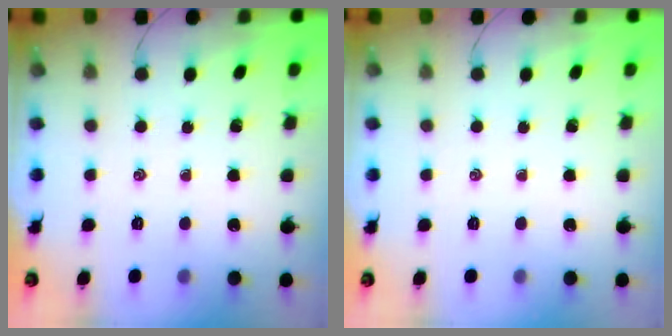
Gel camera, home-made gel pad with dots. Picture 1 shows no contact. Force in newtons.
{"total": 0.0}